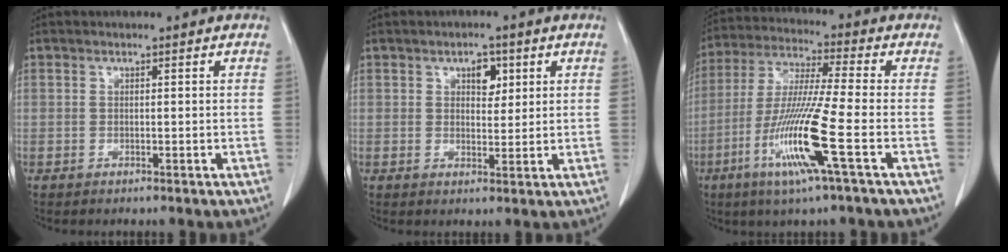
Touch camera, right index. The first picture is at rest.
{"total": 3.4, "force": [1.5, 2.0, 2.4], "torque": [-0.033, 0.004, 0.023]}
{"total": 13.7, "force": [-5.0, -1.1, 12.7], "torque": [-0.254, -0.022, -0.101]}